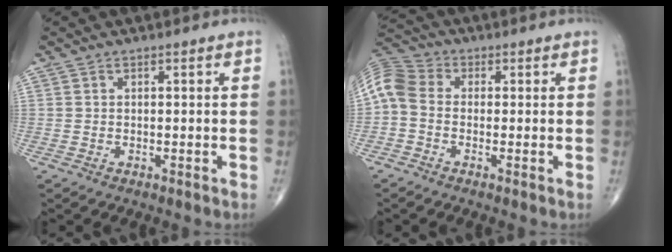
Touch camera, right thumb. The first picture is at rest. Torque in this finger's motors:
{"motor_torque": [-0.27, 0.33, 0.25, -0.38, 0.06]}